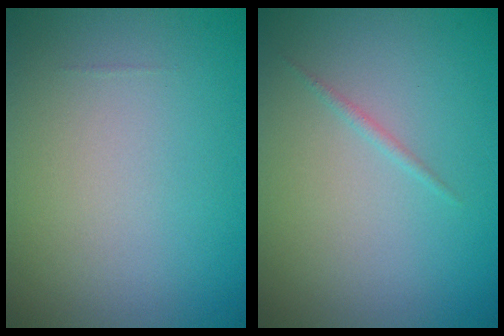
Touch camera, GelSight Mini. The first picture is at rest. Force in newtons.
{"total": 0.6, "press": 0.6, "slide": 0.0}